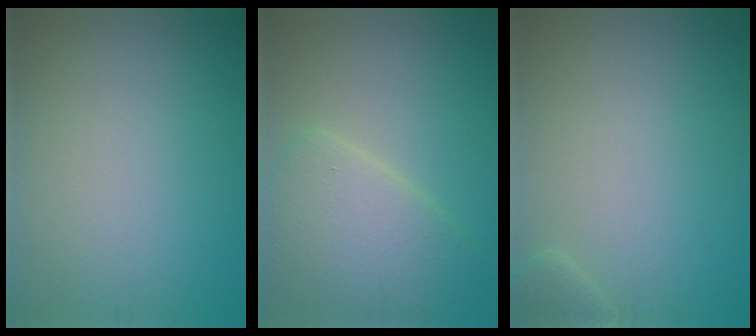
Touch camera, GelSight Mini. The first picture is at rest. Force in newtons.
{"total": 5.8, "press": 5.8, "slide": 0.6}
{"total": 1.2, "press": 1.2, "slide": 0.2}